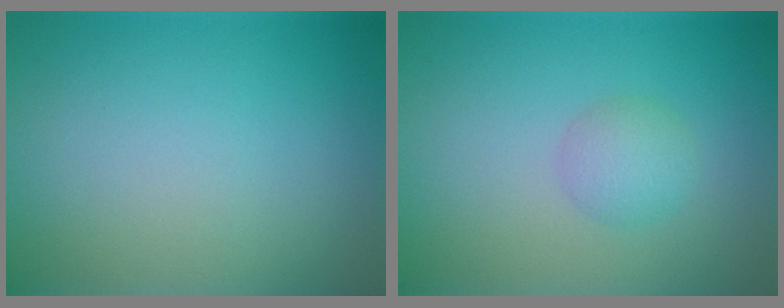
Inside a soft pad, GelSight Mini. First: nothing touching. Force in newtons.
{"total": 2.0, "press": 2.0, "slide": 0.2}